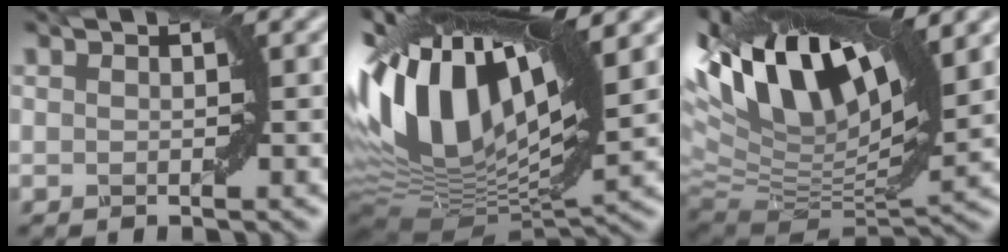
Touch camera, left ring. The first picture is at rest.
{"total": 16.7, "force": [4.5, 7.8, 14.1], "torque": [-0.288, 0.025, 0.065]}
{"total": 15.6, "force": [7.5, 6.4, 12.2], "torque": [-0.237, 0.033, 0.132]}